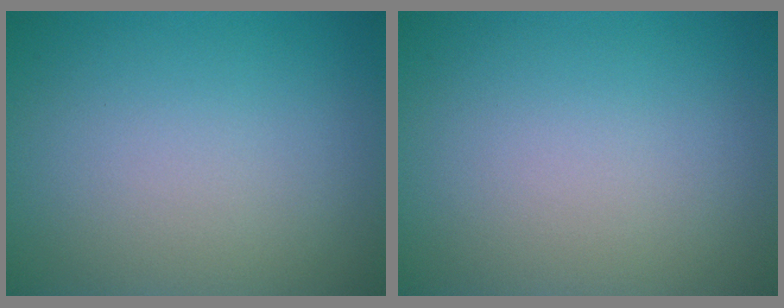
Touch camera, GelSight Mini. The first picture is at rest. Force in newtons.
{"total": 0.0}